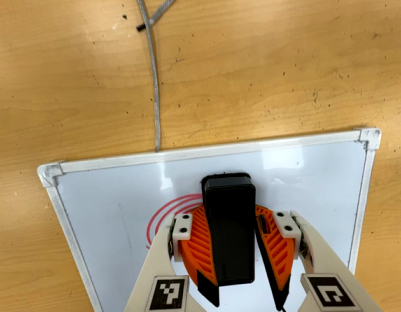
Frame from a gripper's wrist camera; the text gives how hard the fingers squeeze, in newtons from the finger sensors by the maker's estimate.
{"total": 15.1, "left": 16.3, "right": 14.0}